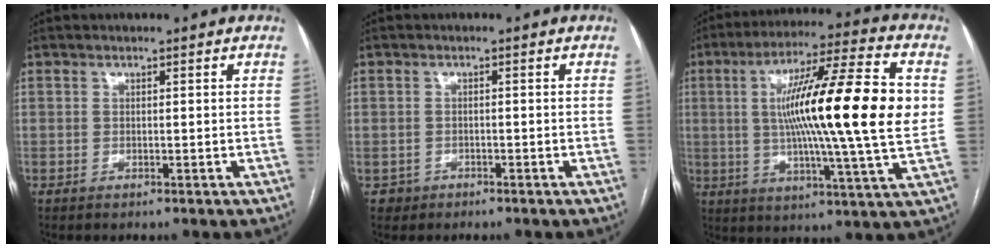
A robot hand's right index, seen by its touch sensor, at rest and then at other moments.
{"total": 2.0, "force": [-1.0, 1.7, -0.3], "torque": [0.004, 0.010, -0.019]}
{"total": 21.5, "force": [2.3, 0.4, 21.4], "torque": [-0.346, 0.004, 0.020]}